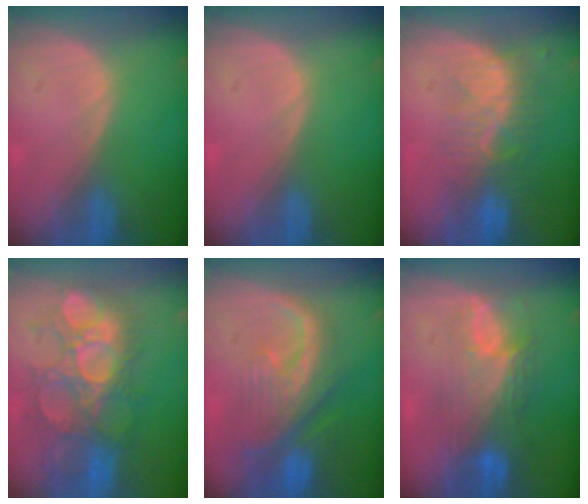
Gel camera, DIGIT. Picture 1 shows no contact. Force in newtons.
{"total": 0.0}
{"total": 8.2, "press": 7.3, "slide": 3.7}
{"total": 10.8, "press": 10.5, "slide": 2.4}
{"total": 10.1, "press": 9.0, "slide": 4.4}
{"total": 8.5, "press": 8.1, "slide": 2.6}